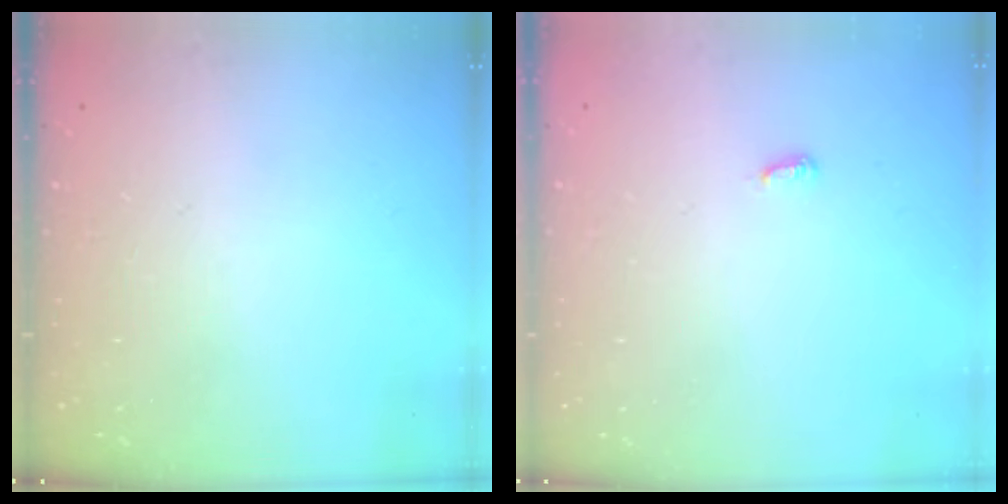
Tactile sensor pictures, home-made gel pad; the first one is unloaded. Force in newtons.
{"total": 2.9, "press": 2.9, "slide": 0.3}